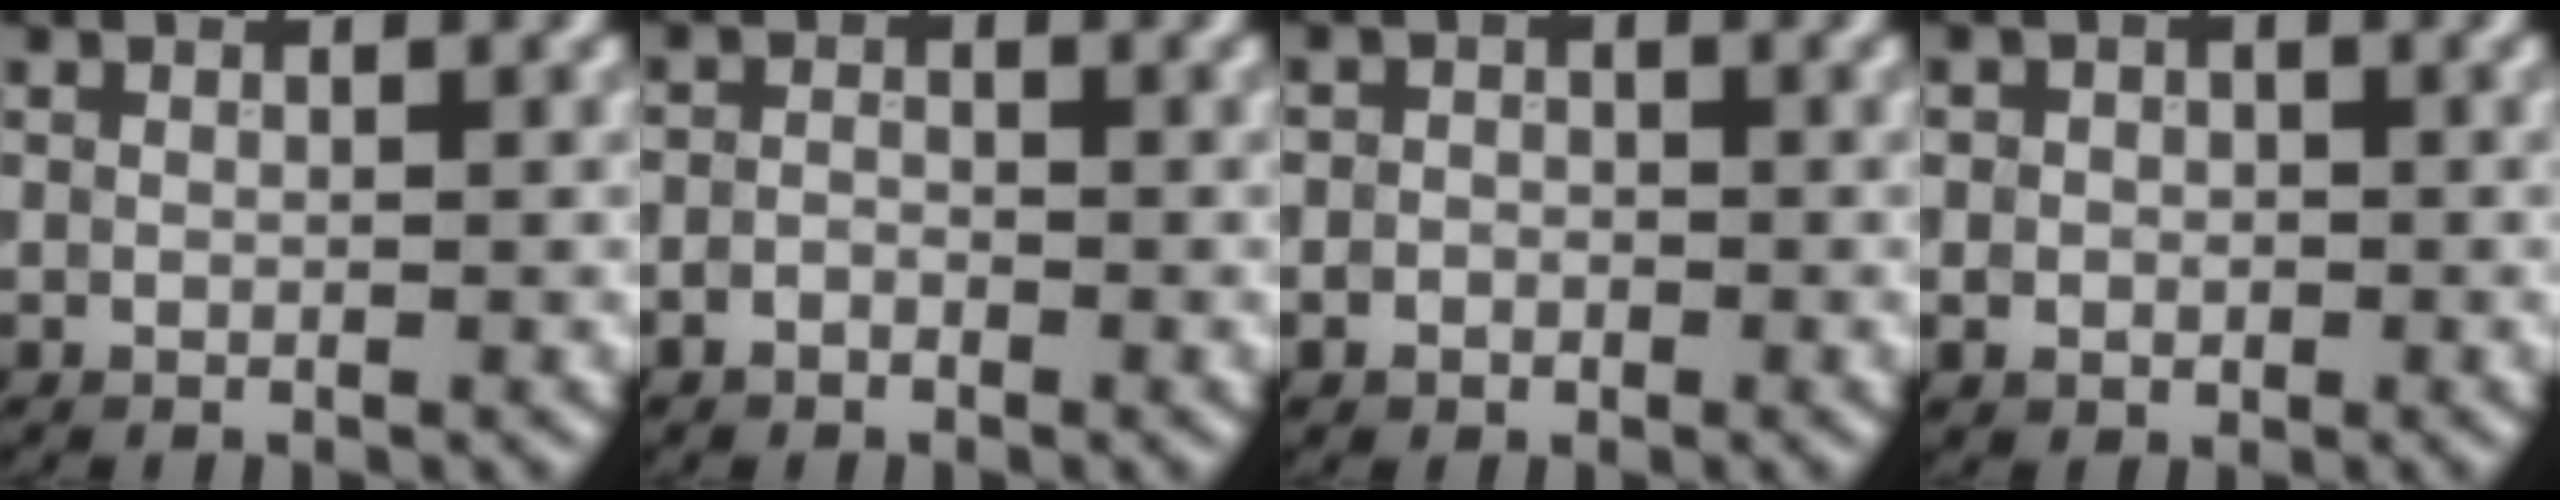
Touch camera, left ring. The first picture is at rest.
{"total": 1.3, "force": [-0.9, 0.9, 0.4], "torque": [-0.004, 0.003, -0.020]}
{"total": 1.9, "force": [-0.5, 1.8, 0.4], "torque": [0.017, 0.005, -0.022]}
{"total": 2.0, "force": [-0.2, 1.9, 0.5], "torque": [0.011, -0.004, -0.012]}